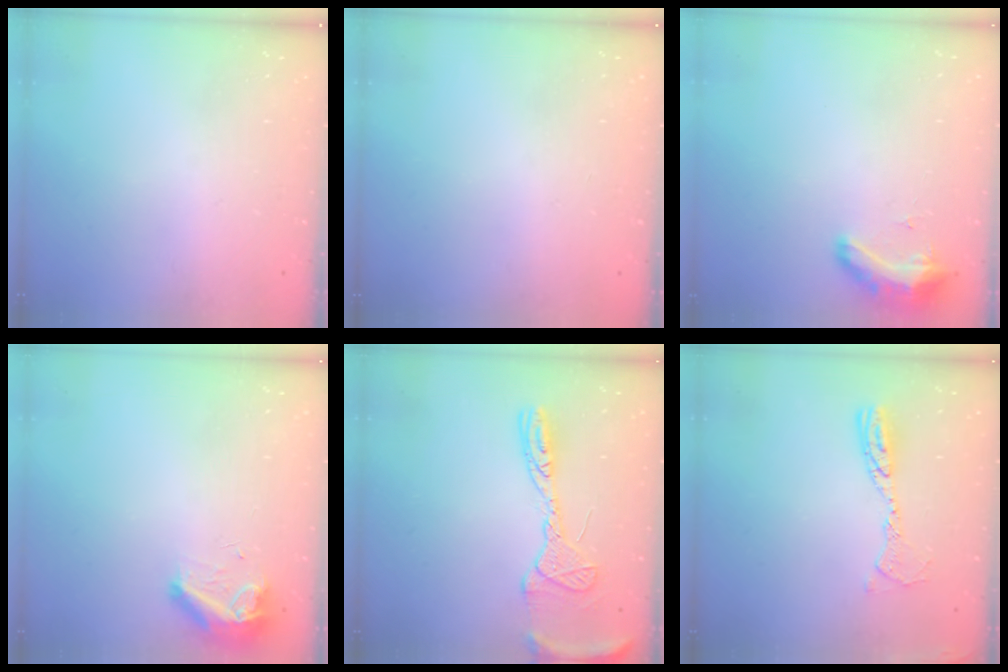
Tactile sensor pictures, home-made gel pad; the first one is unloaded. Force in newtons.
{"total": 0.0}
{"total": 8.5, "press": 8.3, "slide": 1.6}
{"total": 8.3, "press": 8.2, "slide": 0.9}
{"total": 14.7, "press": 14.6, "slide": 1.4}
{"total": 10.6, "press": 10.6, "slide": 0.9}